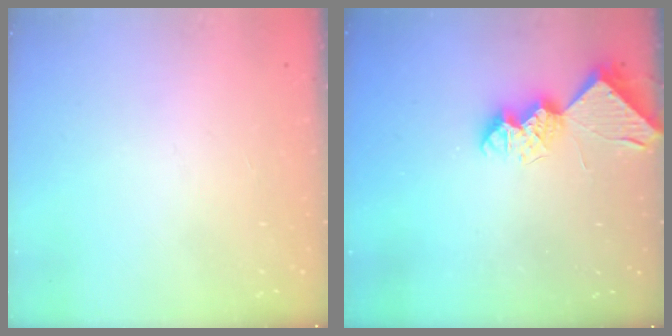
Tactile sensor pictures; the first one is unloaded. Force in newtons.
{"total": 9.1, "press": 9.1, "slide": 0.2}